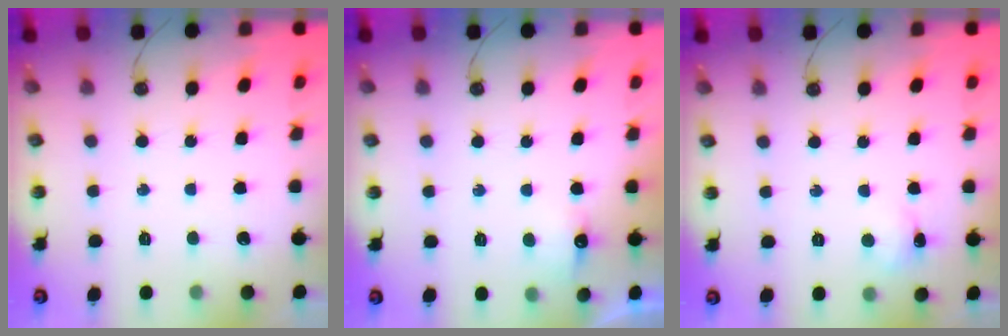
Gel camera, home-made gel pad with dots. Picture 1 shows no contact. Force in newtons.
{"total": 4.4, "press": 4.3, "slide": 0.8}
{"total": 2.4, "press": 2.3, "slide": 0.5}